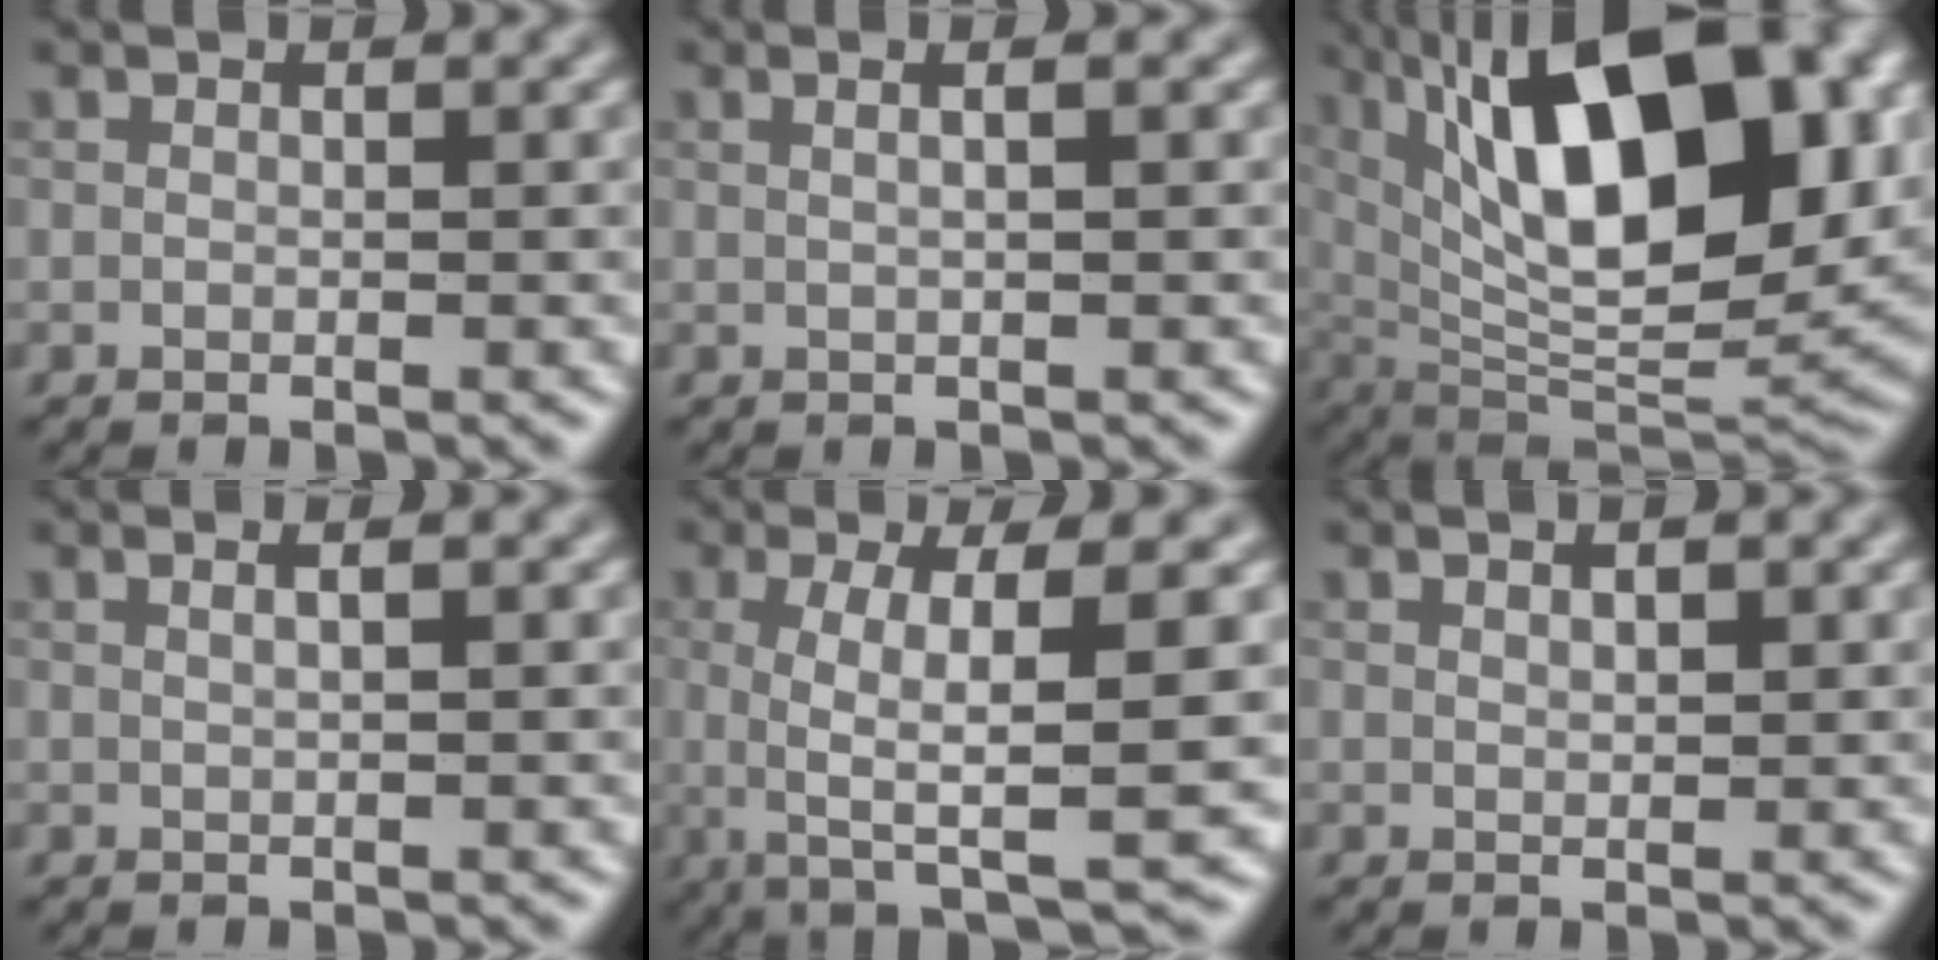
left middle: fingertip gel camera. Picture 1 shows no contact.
{"total": 2.4, "force": [0.6, 1.1, 2.0], "torque": [-0.008, 0.012, -0.017]}
{"total": 16.7, "force": [4.8, 6.9, 14.4], "torque": [-0.215, 0.011, 0.076]}
{"total": 2.0, "force": [0.7, 1.0, 1.5], "torque": [0.000, 0.007, -0.013]}
{"total": 9.1, "force": [-0.4, 2.3, 8.8], "torque": [-0.133, 0.002, -0.004]}
{"total": 0.8, "force": [0.4, 0.1, 0.6], "torque": [-0.009, 0.003, 0.011]}